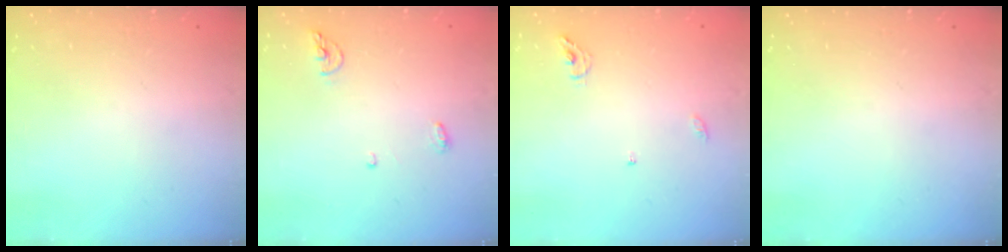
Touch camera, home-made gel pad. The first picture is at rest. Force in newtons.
{"total": 5.2, "press": 5.0, "slide": 1.2}
{"total": 5.5, "press": 5.5, "slide": 0.4}
{"total": 0.0}